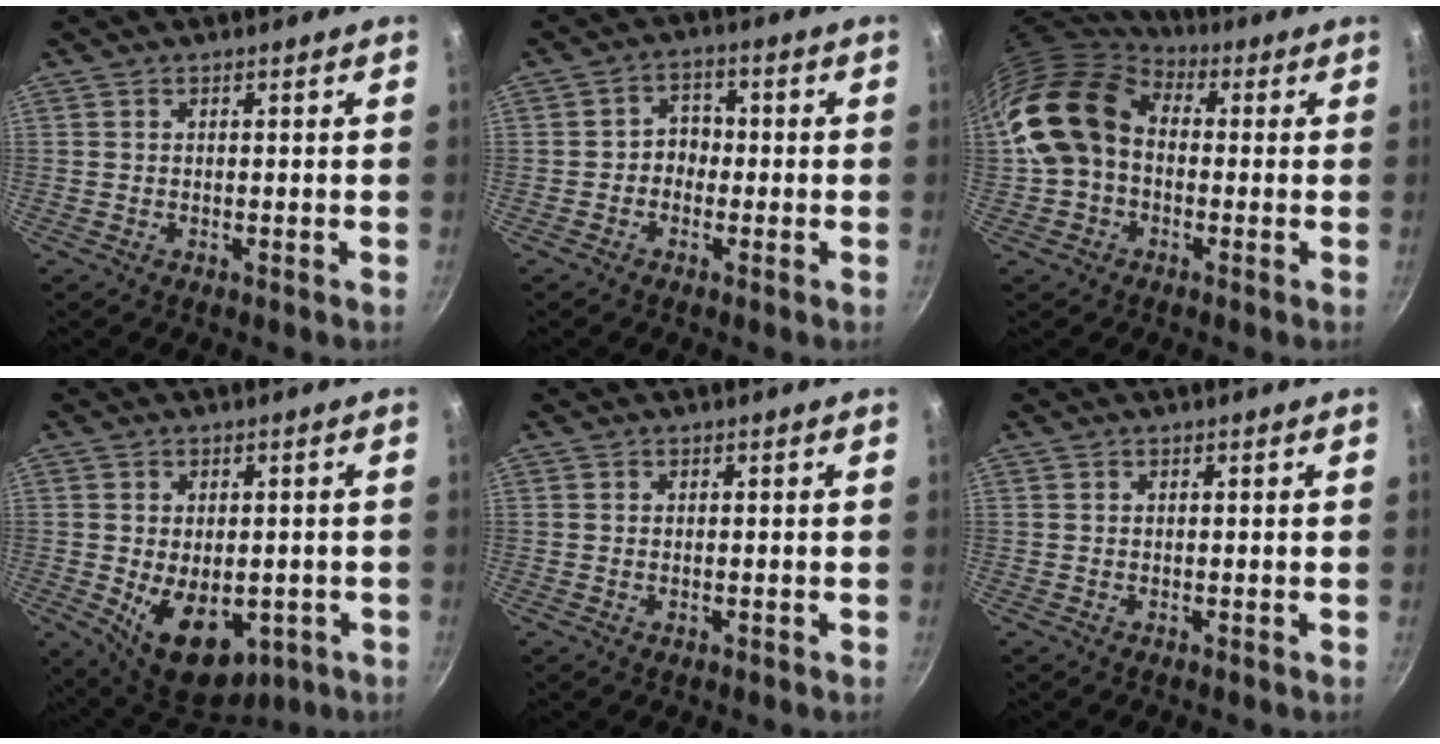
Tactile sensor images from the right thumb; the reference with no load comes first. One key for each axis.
{"total": 3.9, "fx": -0.9, "fy": 3.3, "fz": 1.9, "tx": 0.000, "ty": 0.017, "tz": -0.022}
{"total": 15.1, "fx": 0.2, "fy": 11.3, "fz": 10.0, "tx": -0.168, "ty": 0.034, "tz": -0.010}
{"total": 13.5, "fx": -3.4, "fy": 8.3, "fz": 10.1, "tx": -0.115, "ty": -0.012, "tz": -0.027}
{"total": 0.6, "fx": -0.2, "fy": 0.3, "fz": 0.6, "tx": -0.008, "ty": 0.001, "tz": -0.003}
{"total": 0.0}